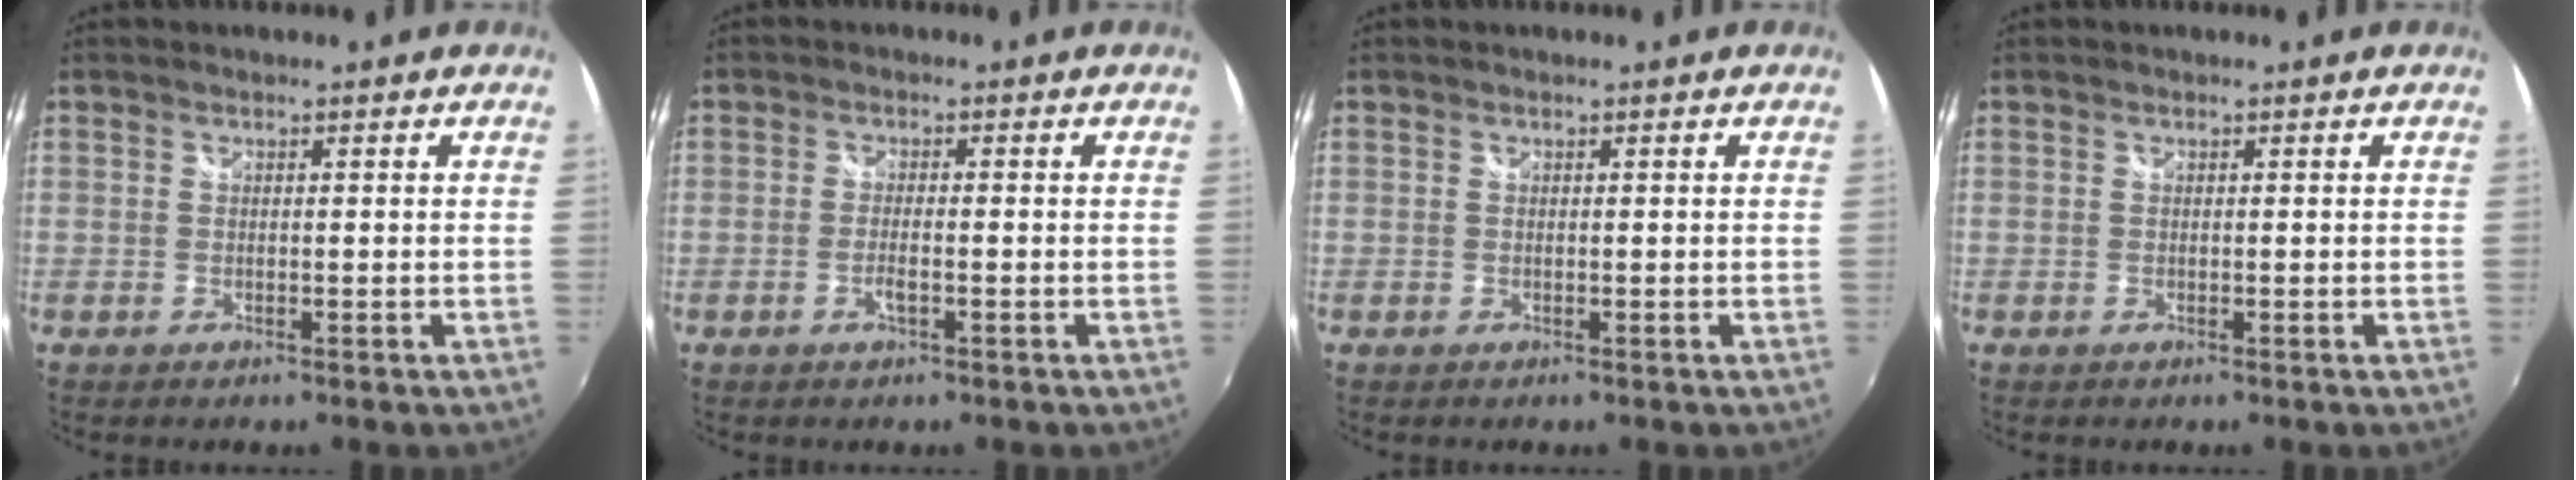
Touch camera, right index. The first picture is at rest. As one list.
[{"total": 2.5, "force": [-1.1, 0.5, 2.2], "torque": [-0.047, -0.001, -0.021]}, {"total": 0.0}, {"total": 0.0}]